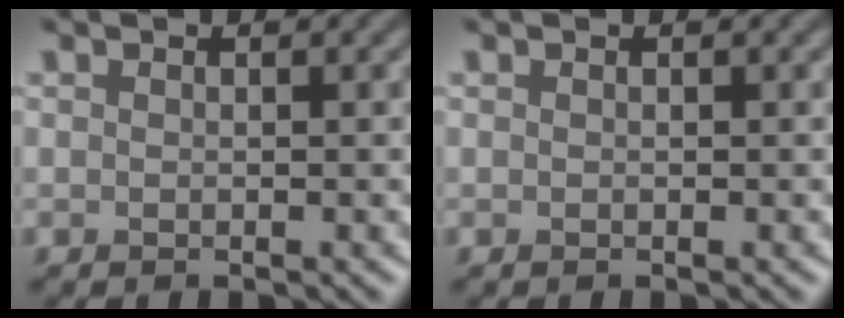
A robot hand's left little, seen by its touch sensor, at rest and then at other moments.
{"total": 0.0}